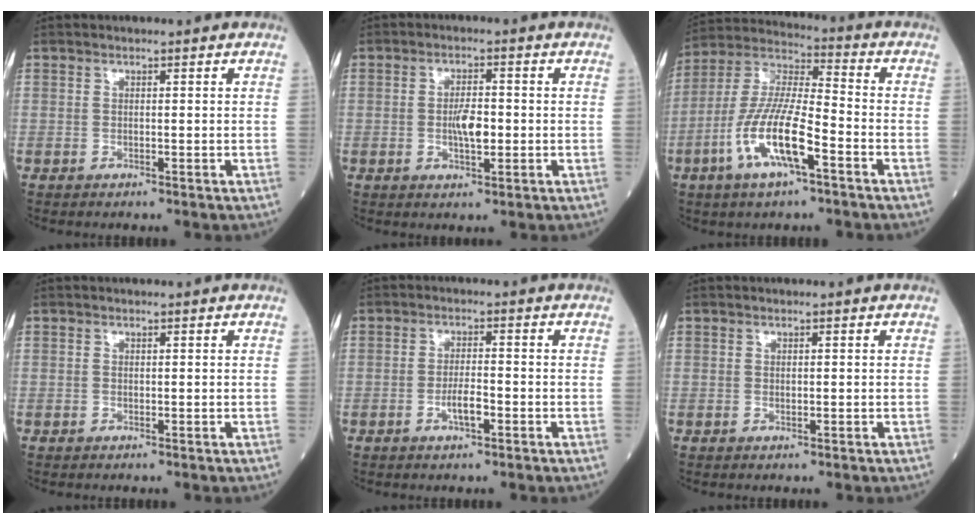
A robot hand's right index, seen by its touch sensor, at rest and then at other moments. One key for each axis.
{"total": 4.3, "fx": -0.5, "fy": 1.4, "fz": 4.0, "tx": -0.071, "ty": 0.000, "tz": -0.008}
{"total": 13.6, "fx": -5.4, "fy": 2.8, "fz": 12.2, "tx": -0.250, "ty": -0.003, "tz": -0.103}
{"total": 0.0}
{"total": 3.3, "fx": -1.3, "fy": 0.8, "fz": 2.9, "tx": -0.052, "ty": 0.002, "tz": -0.024}
{"total": 0.6, "fx": 0.0, "fy": 0.2, "fz": 0.6, "tx": -0.008, "ty": -0.001, "tz": 0.001}